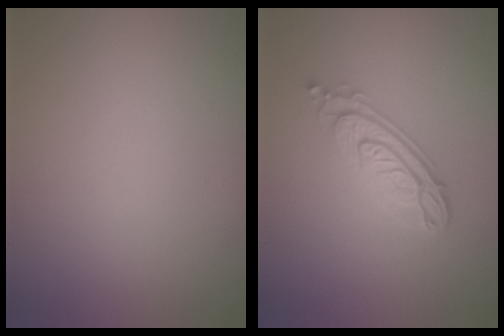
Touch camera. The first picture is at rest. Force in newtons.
{"total": 3.8, "press": 2.9, "slide": 2.6}